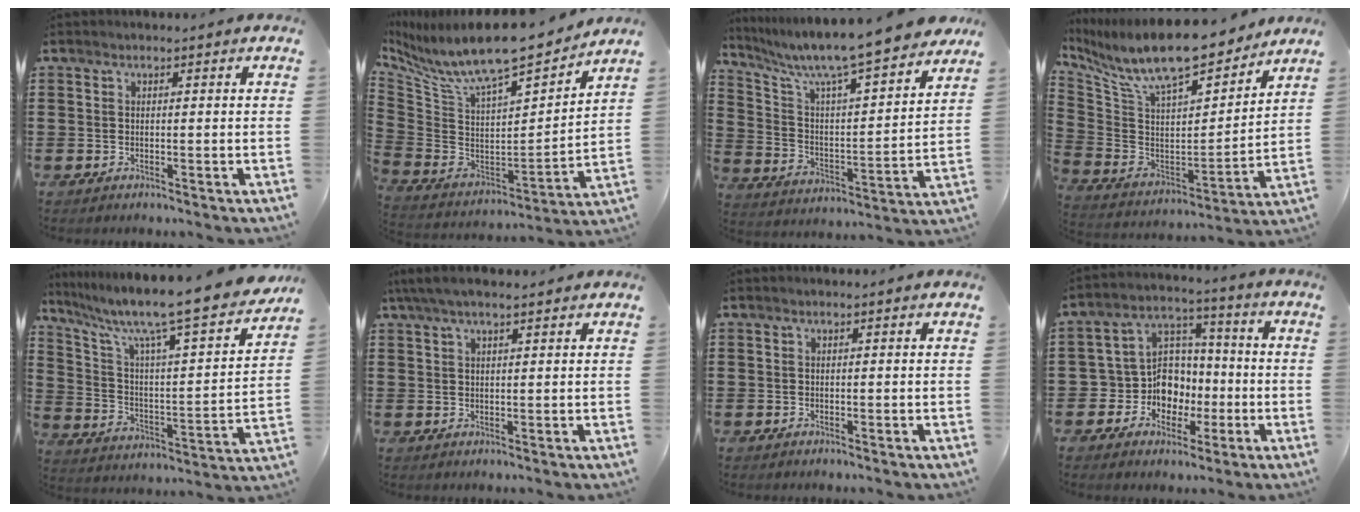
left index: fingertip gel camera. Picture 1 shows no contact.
{"total": 10.1, "force": [8.9, 1.1, 4.8], "torque": [-0.130, -0.071, 0.150]}
{"total": 8.8, "force": [7.9, 0.1, 3.8], "torque": [-0.108, -0.061, 0.129]}
{"total": 12.4, "force": [10.4, 2.7, 6.2], "torque": [-0.152, -0.067, 0.183]}
{"total": 10.5, "force": [8.7, 0.5, 6.0], "torque": [-0.144, -0.071, 0.134]}
{"total": 3.5, "force": [2.3, 0.8, 2.5], "torque": [-0.051, 0.007, 0.043]}
{"total": 0.0}
{"total": 9.1, "force": [-1.7, 8.5, 2.8], "torque": [-0.088, 0.006, -0.025]}